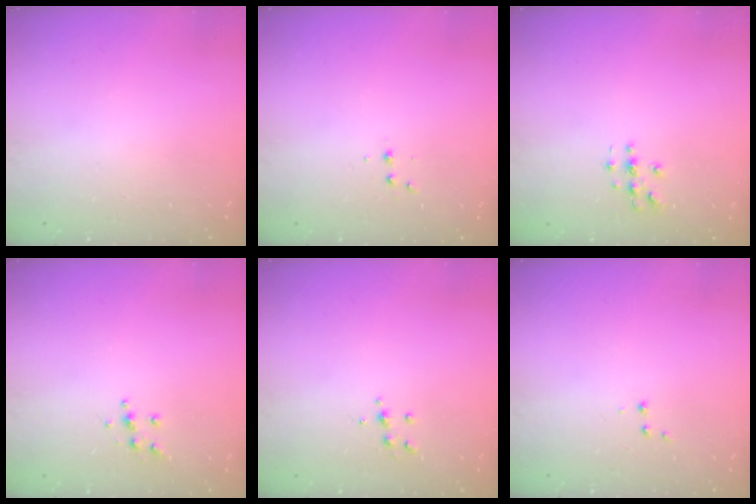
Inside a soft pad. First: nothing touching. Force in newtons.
{"total": 2.9, "press": 2.7, "slide": 1.1}
{"total": 2.8, "press": 2.8, "slide": 0.2}
{"total": 5.4, "press": 5.3, "slide": 0.4}
{"total": 5.8, "press": 5.7, "slide": 0.8}
{"total": 2.6, "press": 2.5, "slide": 0.6}